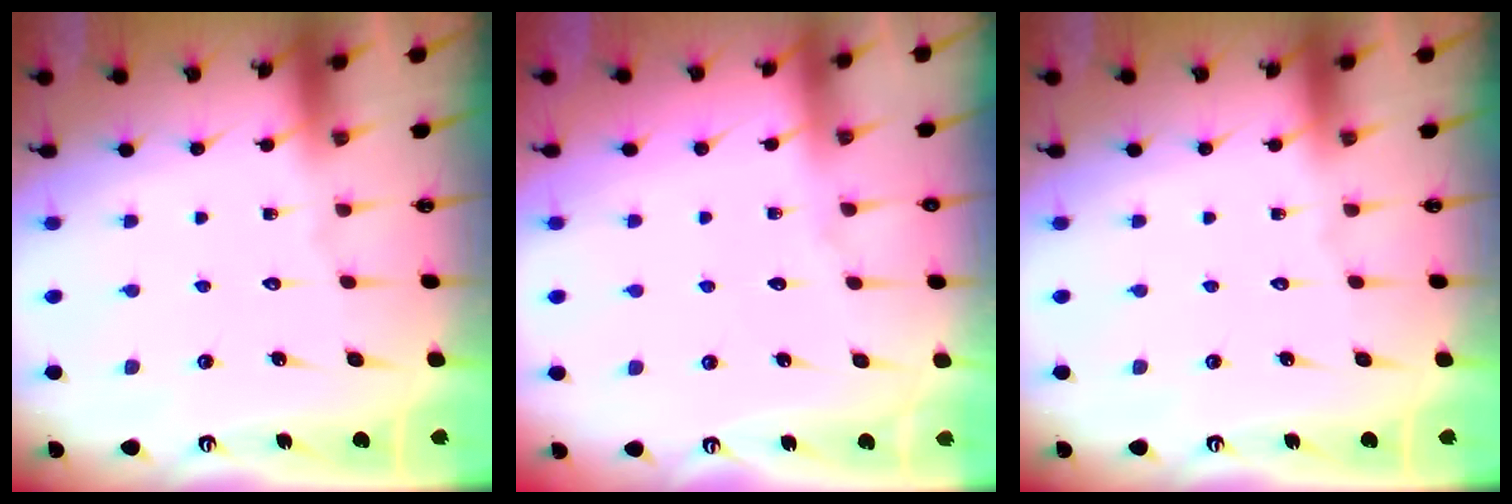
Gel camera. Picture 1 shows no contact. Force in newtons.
{"total": 3.5, "press": 3.5, "slide": 0.5}
{"total": 0.0}